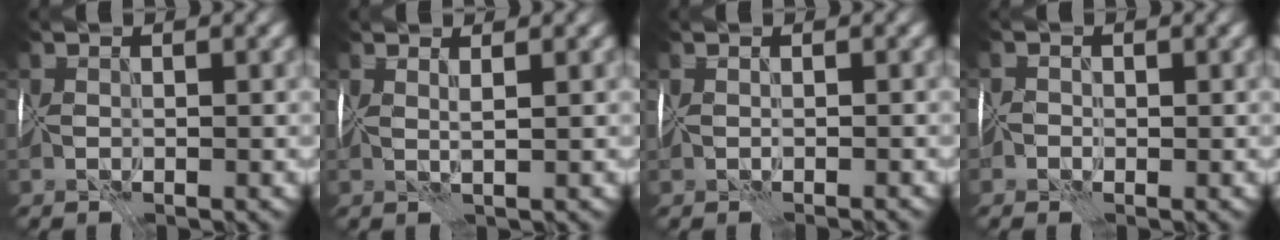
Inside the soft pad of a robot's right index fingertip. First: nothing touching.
{"total": 2.0, "force": [1.6, -1.1, -0.2], "torque": [0.006, 0.005, 0.034]}
{"total": 0.7, "force": [-0.3, -0.6, -0.3], "torque": [0.011, 0.001, -0.002]}
{"total": 0.9, "force": [0.1, -0.1, -0.9], "torque": [0.029, 0.017, 0.004]}